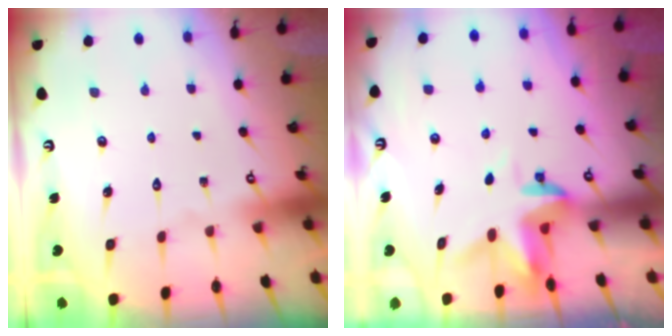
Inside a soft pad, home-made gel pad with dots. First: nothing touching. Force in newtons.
{"total": 3.6, "press": 3.6, "slide": 0.2}